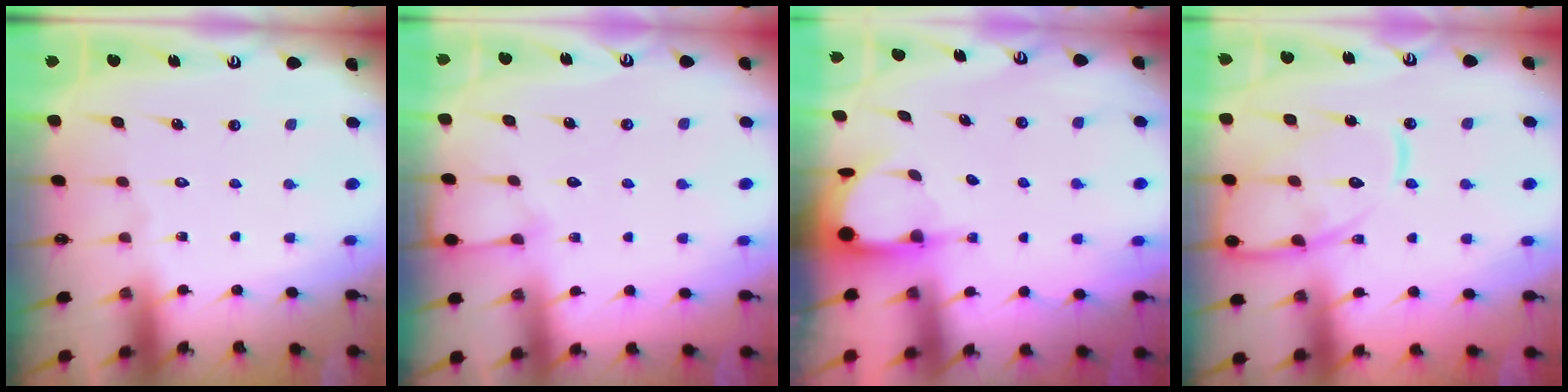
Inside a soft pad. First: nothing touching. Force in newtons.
{"total": 5.7, "press": 5.6, "slide": 0.7}
{"total": 3.9, "press": 3.9, "slide": 0.3}
{"total": 14.5, "press": 14.4, "slide": 1.4}